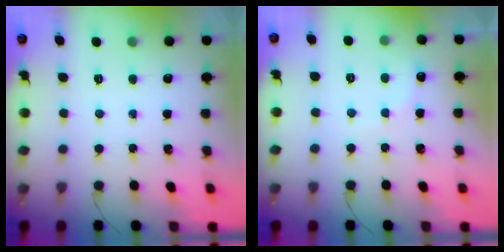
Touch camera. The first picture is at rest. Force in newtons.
{"total": 7.7, "press": 7.6, "slide": 1.3}